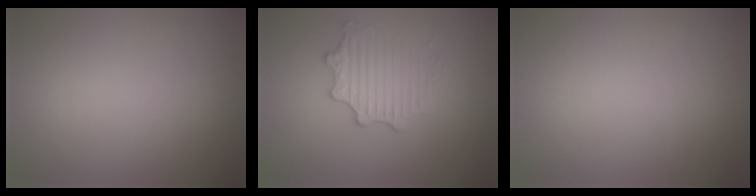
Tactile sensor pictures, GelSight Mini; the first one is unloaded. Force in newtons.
{"total": 3.0, "press": 2.7, "slide": 1.1}
{"total": 0.0}